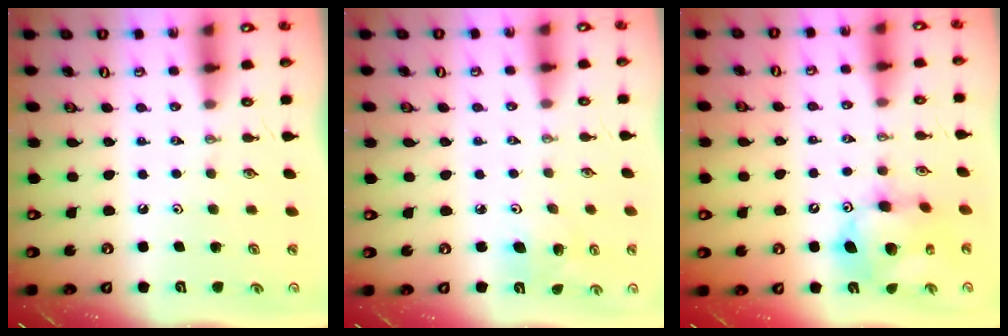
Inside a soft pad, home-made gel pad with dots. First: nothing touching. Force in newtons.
{"total": 6.1, "press": 6.0, "slide": 1.0}
{"total": 13.4, "press": 13.4, "slide": 1.3}